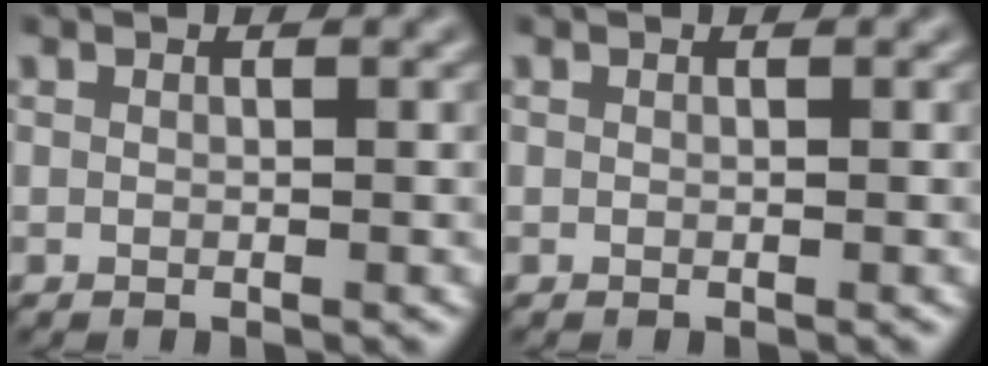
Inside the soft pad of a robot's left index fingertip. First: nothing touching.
{"total": 0.0}